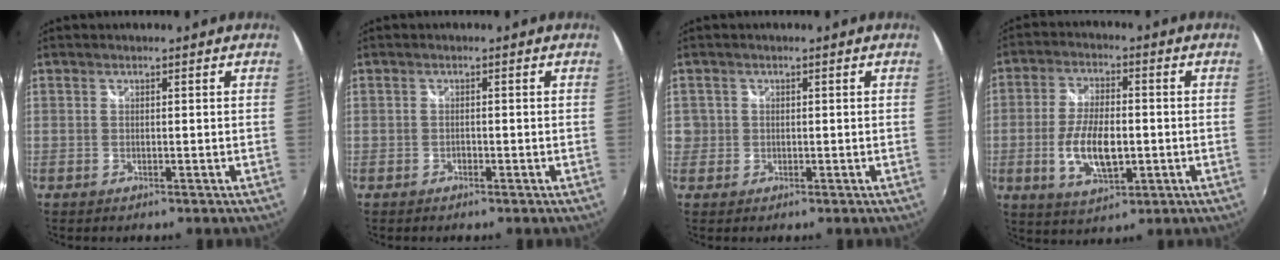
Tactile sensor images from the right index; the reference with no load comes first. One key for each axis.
{"total": 0.7, "fx": -0.5, "fy": 0.5, "fz": 0.2, "tx": -0.005, "ty": -0.001, "tz": -0.010}
{"total": 2.7, "fx": -0.1, "fy": 2.7, "fz": 0.3, "tx": -0.005, "ty": 0.002, "tz": -0.003}
{"total": 10.8, "fx": -2.1, "fy": 4.8, "fz": 9.4, "tx": -0.187, "ty": -0.006, "tz": -0.035}